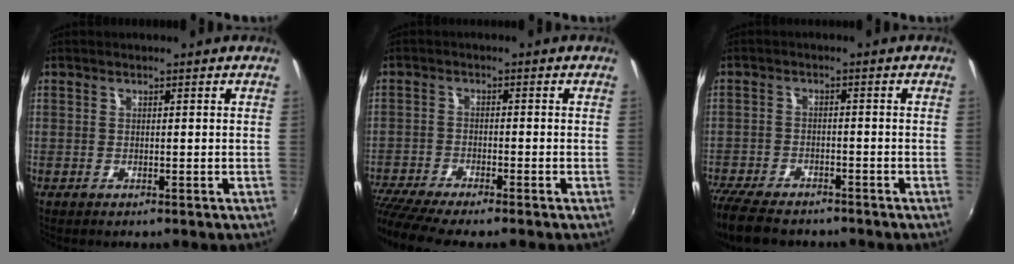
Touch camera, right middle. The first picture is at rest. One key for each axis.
{"total": 8.5, "fx": -7.5, "fy": 0.1, "fz": 4.0, "tx": -0.104, "ty": -0.036, "tz": -0.132}
{"total": 11.4, "fx": -9.4, "fy": 4.1, "fz": 5.0, "tx": -0.134, "ty": -0.030, "tz": -0.165}